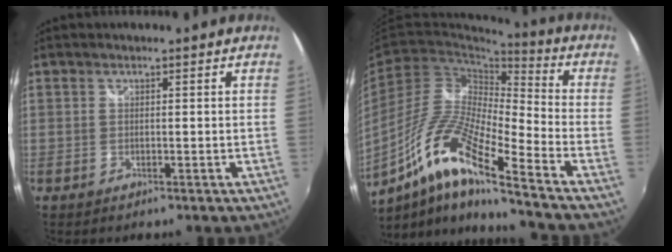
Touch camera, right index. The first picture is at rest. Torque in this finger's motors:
{"motor_torque": [1.05, -1.00, 0.69, 0.17]}